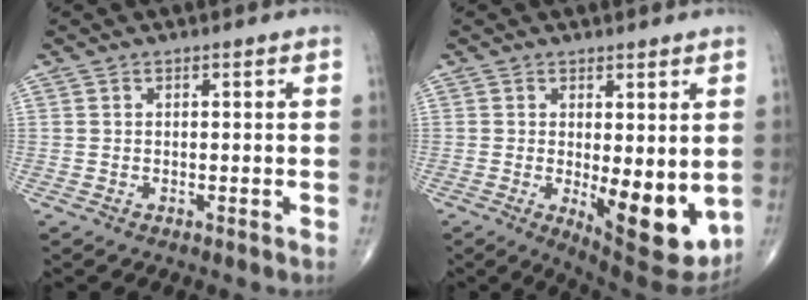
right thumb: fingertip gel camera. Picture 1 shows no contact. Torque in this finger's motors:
{"motor_torque": [0.97, 2.80, 0.14, -0.08, 0.28]}